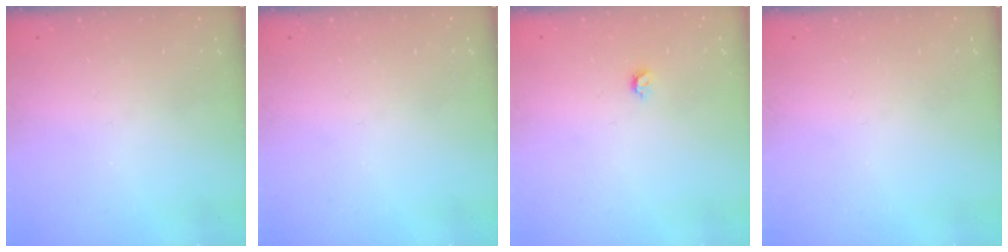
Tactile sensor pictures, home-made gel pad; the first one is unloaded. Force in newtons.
{"total": 0.0}
{"total": 3.7, "press": 3.6, "slide": 0.7}
{"total": 0.0}